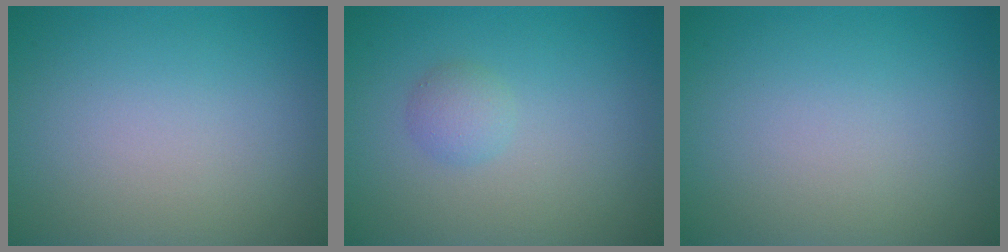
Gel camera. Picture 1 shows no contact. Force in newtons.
{"total": 1.4, "press": 1.4, "slide": 0.0}
{"total": 0.0}